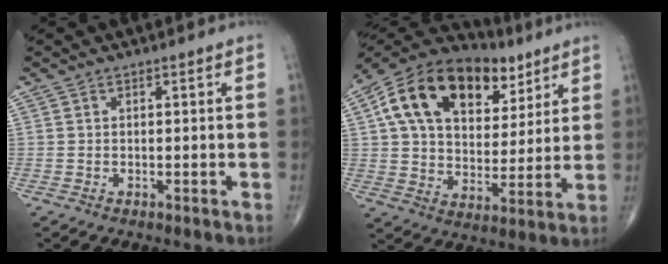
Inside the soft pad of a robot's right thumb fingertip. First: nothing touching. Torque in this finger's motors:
{"motor_torque": [2.19, 2.82, 0.82, -0.19, 0.62]}